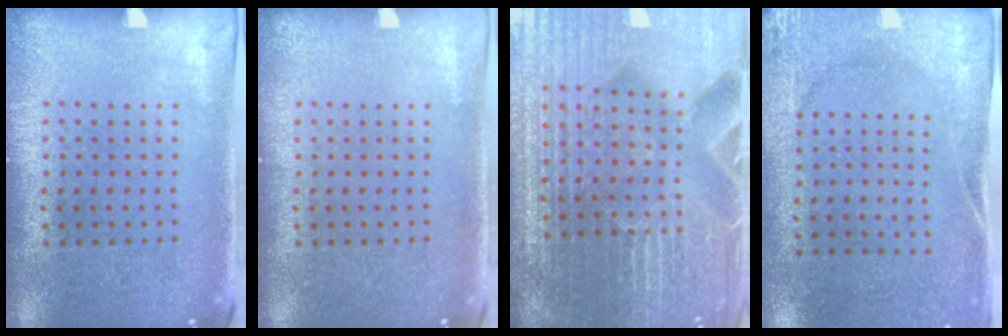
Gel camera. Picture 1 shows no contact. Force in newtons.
{"total": 0.0}
{"total": 5.7, "press": 5.2, "slide": 2.3}
{"total": 2.7, "press": 2.1, "slide": 1.7}